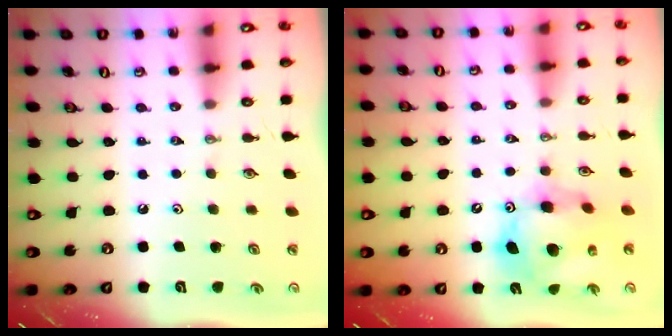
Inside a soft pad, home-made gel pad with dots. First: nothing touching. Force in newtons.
{"total": 14.3, "press": 14.2, "slide": 1.2}